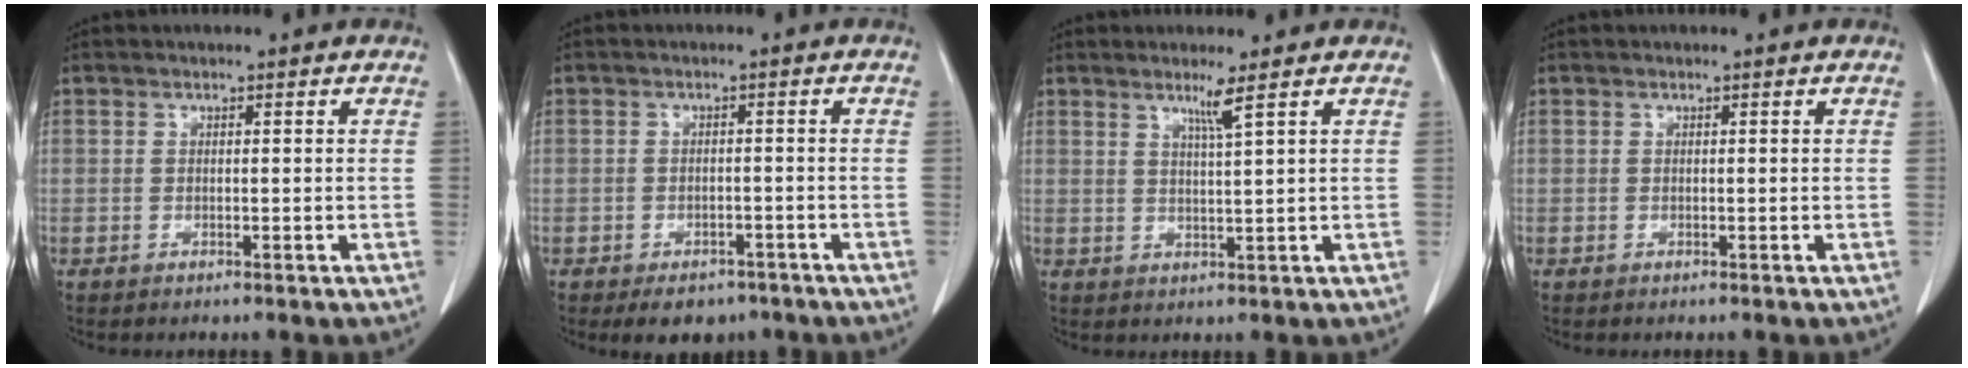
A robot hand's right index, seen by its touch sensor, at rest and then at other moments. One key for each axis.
{"total": 6.0, "fx": -4.5, "fy": 3.4, "fz": 2.1, "tx": -0.023, "ty": 0.004, "tz": -0.058}
{"total": 2.9, "fx": 1.8, "fy": -1.0, "fz": 2.0, "tx": -0.040, "ty": -0.010, "tz": 0.038}
{"total": 0.0}